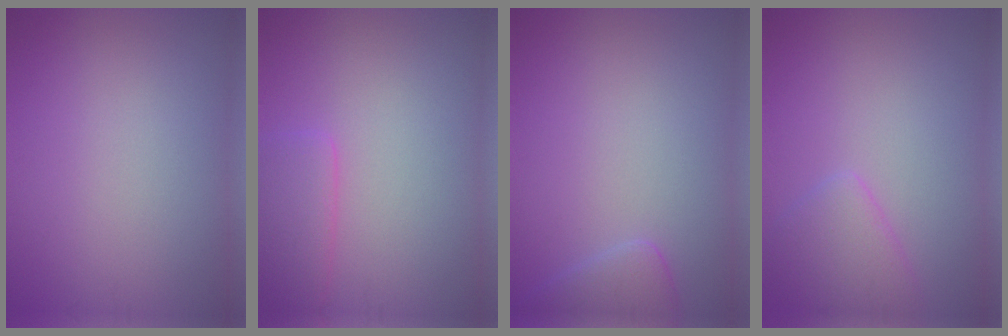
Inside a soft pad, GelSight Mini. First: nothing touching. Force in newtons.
{"total": 3.0, "press": 3.0, "slide": 0.2}
{"total": 2.0, "press": 2.0, "slide": 0.2}
{"total": 2.5, "press": 2.5, "slide": 0.2}